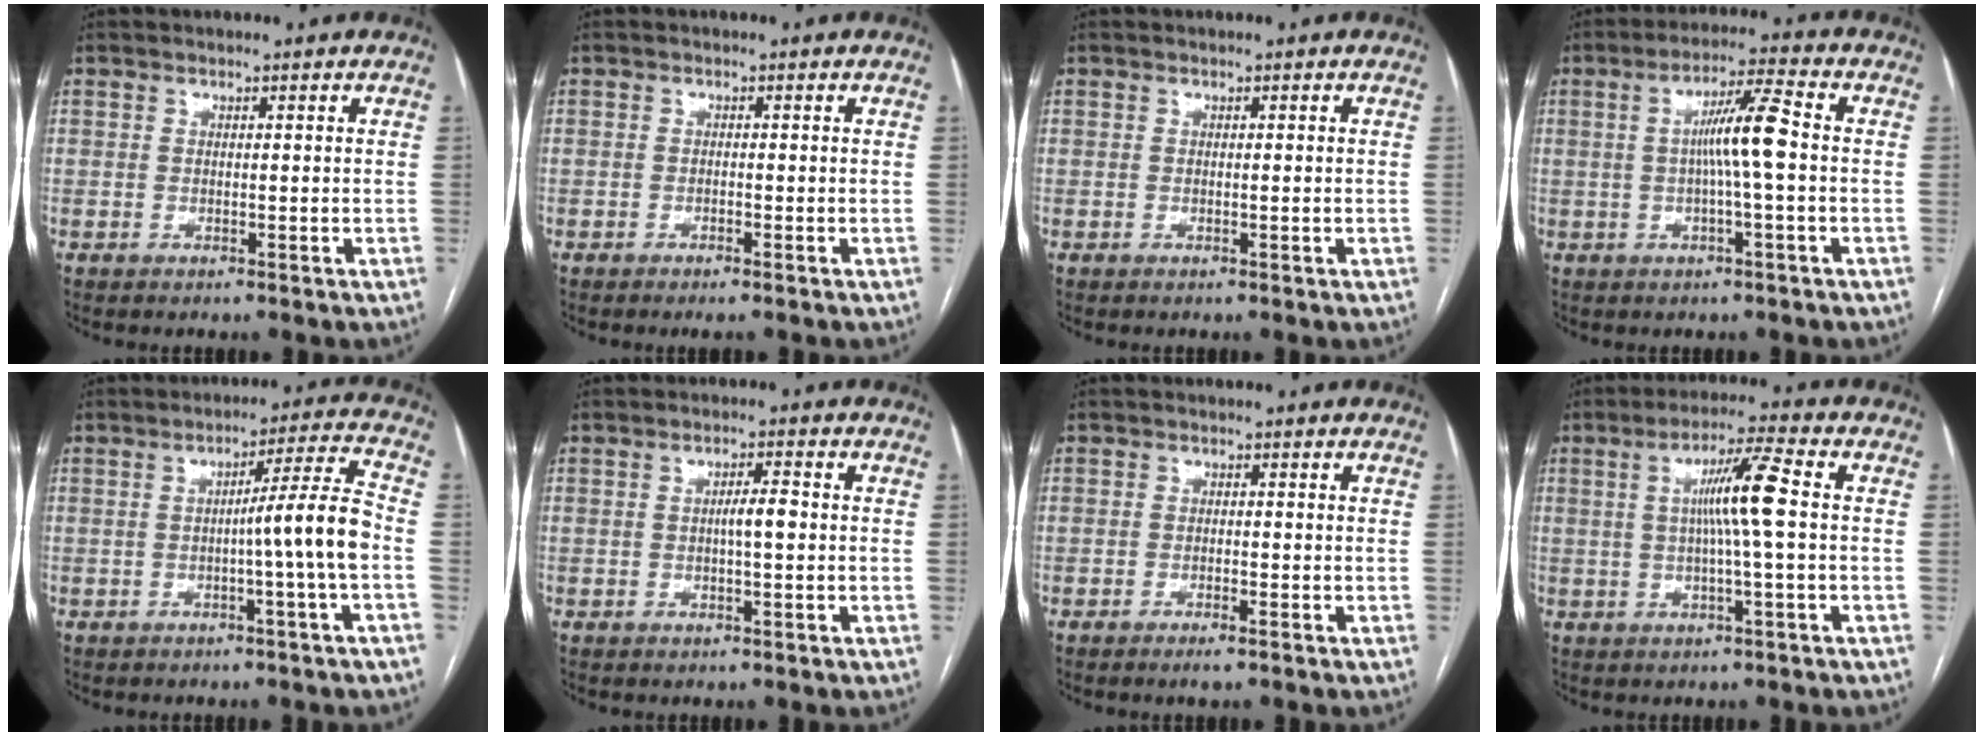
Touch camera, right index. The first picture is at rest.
{"total": 1.2, "force": [-0.9, -0.1, 0.8], "torque": [-0.016, -0.002, -0.014]}
{"total": 0.6, "force": [-0.1, 0.0, 0.5], "torque": [-0.009, 0.000, 0.002]}
{"total": 7.5, "force": [0.0, 0.0, 7.5], "torque": [-0.134, 0.014, -0.004]}
{"total": 7.9, "force": [-1.6, -1.7, 7.6], "torque": [-0.111, 0.014, -0.023]}
{"total": 2.9, "force": [-0.2, 0.3, 2.9], "torque": [-0.050, 0.003, -0.004]}
{"total": 1.7, "force": [-1.2, 0.0, 1.2], "torque": [-0.023, -0.002, -0.018]}
{"total": 8.0, "force": [0.7, -0.5, 8.0], "torque": [-0.141, 0.009, 0.009]}